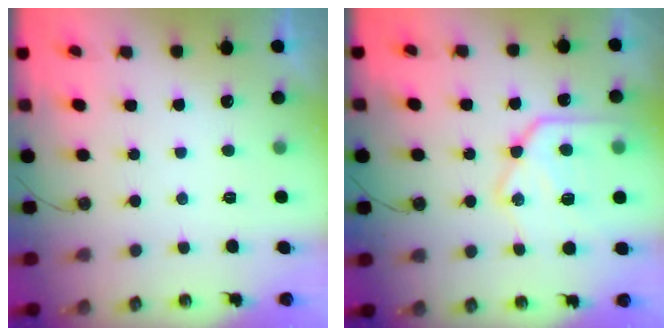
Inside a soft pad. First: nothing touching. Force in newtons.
{"total": 18.3, "press": 18.3, "slide": 1.4}